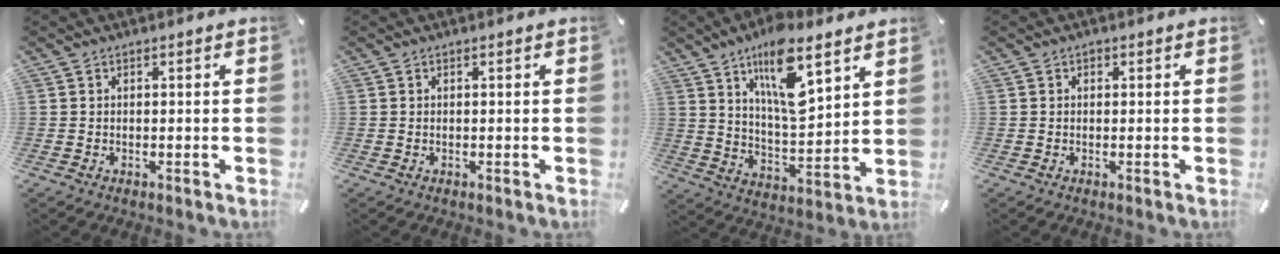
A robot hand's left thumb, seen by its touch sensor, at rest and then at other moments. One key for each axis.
{"total": 0.0}
{"total": 15.5, "fx": 9.4, "fy": 5.9, "fz": 10.8, "tx": -0.180, "ty": -0.039, "tz": 0.160}
{"total": 0.6, "fx": 0.2, "fy": 0.5, "fz": 0.2, "tx": -0.005, "ty": 0.005, "tz": 0.002}